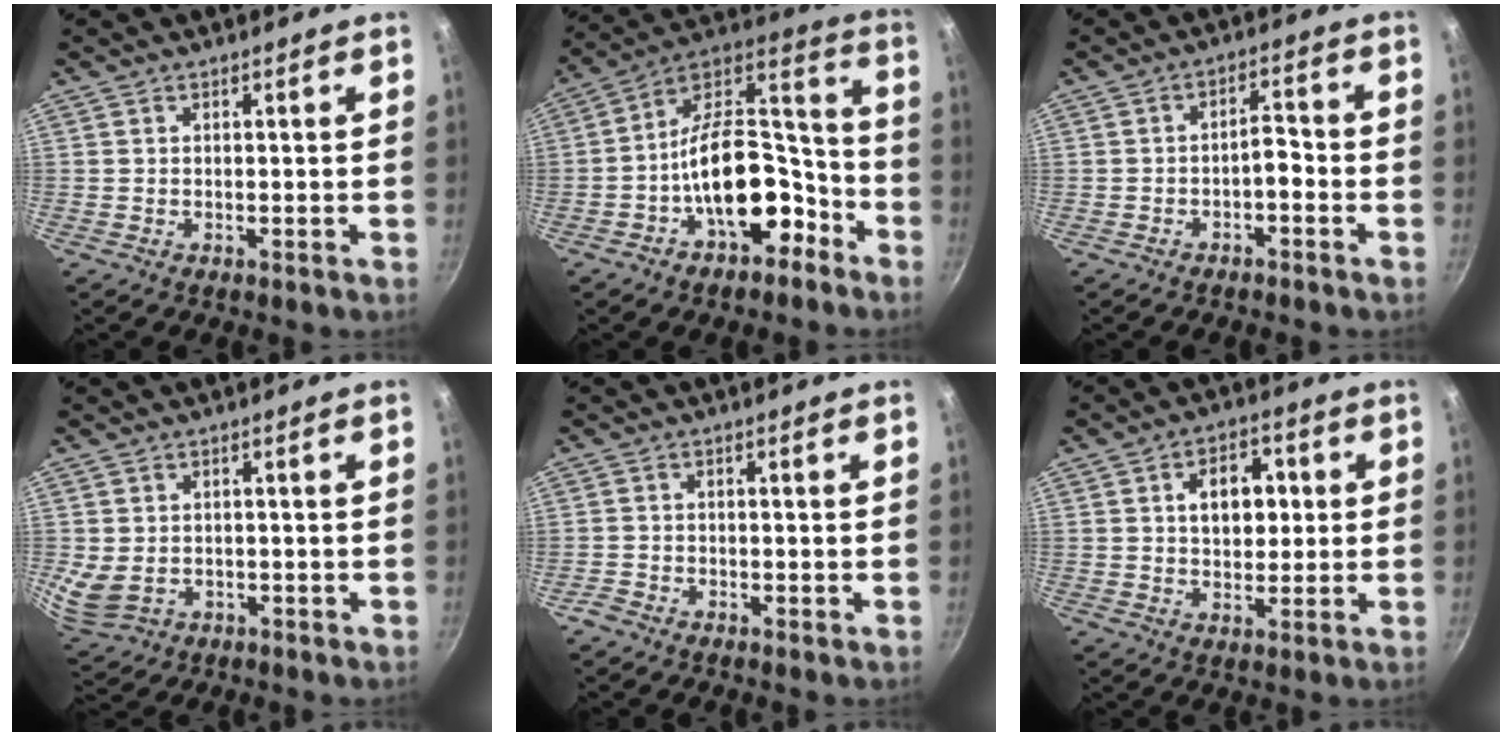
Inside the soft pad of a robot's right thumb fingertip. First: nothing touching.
{"total": 18.7, "force": [-7.4, 10.6, 13.5], "torque": [-0.161, 0.094, -0.117]}
{"total": 3.6, "force": [-1.8, 1.6, 2.7], "torque": [-0.031, 0.030, -0.027]}
{"total": 6.3, "force": [-0.7, 5.0, 3.9], "torque": [-0.073, -0.005, 0.001]}
{"total": 1.6, "force": [-1.3, 0.9, 0.4], "torque": [-0.014, 0.009, -0.026]}
{"total": 9.0, "force": [1.6, 6.1, 6.4], "torque": [-0.062, 0.008, 0.021]}